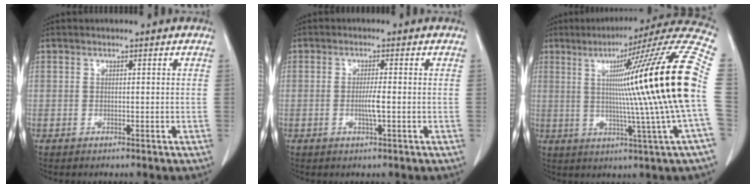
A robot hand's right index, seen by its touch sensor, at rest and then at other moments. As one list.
[{"total": 2.5, "force": [-0.5, -0.1, 2.4], "torque": [-0.047, -0.003, -0.009]}, {"total": 24.0, "force": [2.2, -2.7, 23.7], "torque": [-0.270, 0.015, 0.016]}]